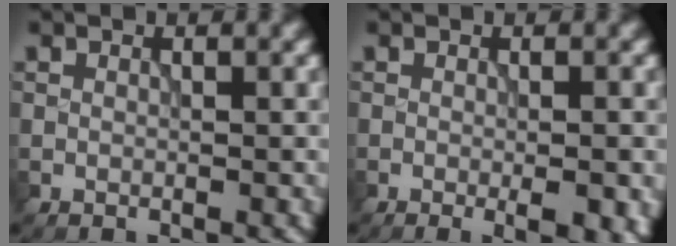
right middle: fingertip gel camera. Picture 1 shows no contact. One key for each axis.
{"total": 3.7, "fx": -1.2, "fy": 0.8, "fz": 3.4, "tx": -0.047, "ty": -0.009, "tz": -0.010}